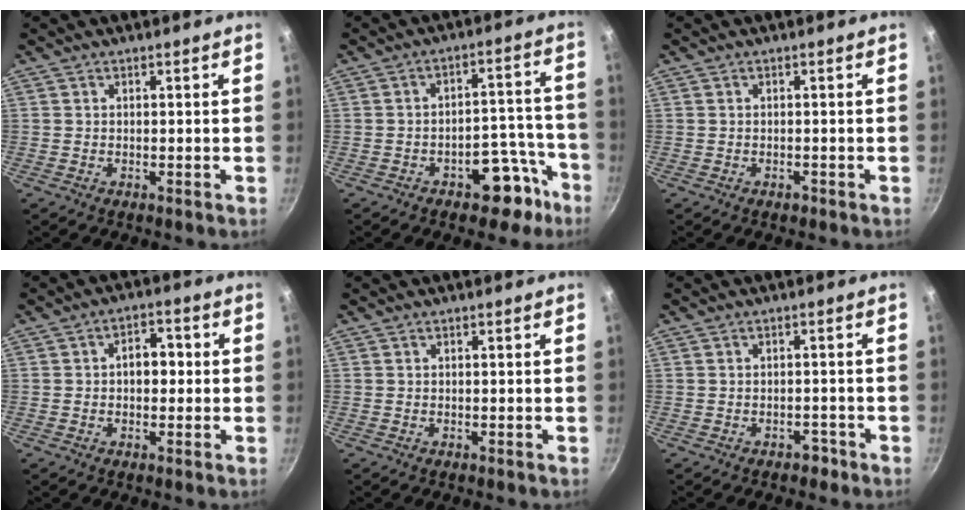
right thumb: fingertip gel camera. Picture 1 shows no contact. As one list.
[{"total": 10.3, "force": [-6.0, 5.4, 6.4], "torque": [-0.047, 0.062, -0.081]}, {"total": 0.7, "force": [-0.5, 0.4, 0.2], "torque": [0.000, 0.004, -0.008]}, {"total": 5.1, "force": [0.1, 3.3, 3.9], "torque": [-0.043, 0.019, -0.005]}, {"total": 0.0}, {"total": 1.9, "force": [-1.4, 1.2, 0.7], "torque": [-0.001, 0.013, -0.019]}]